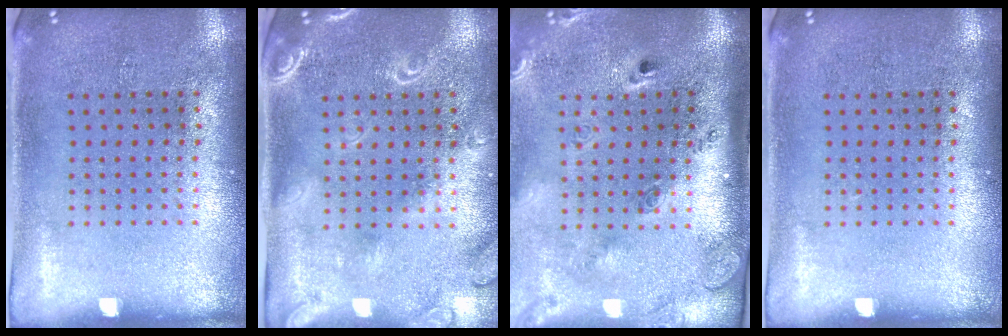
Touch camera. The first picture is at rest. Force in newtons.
{"total": 2.1, "press": 1.9, "slide": 1.0}
{"total": 2.8, "press": 2.0, "slide": 1.9}
{"total": 0.0}